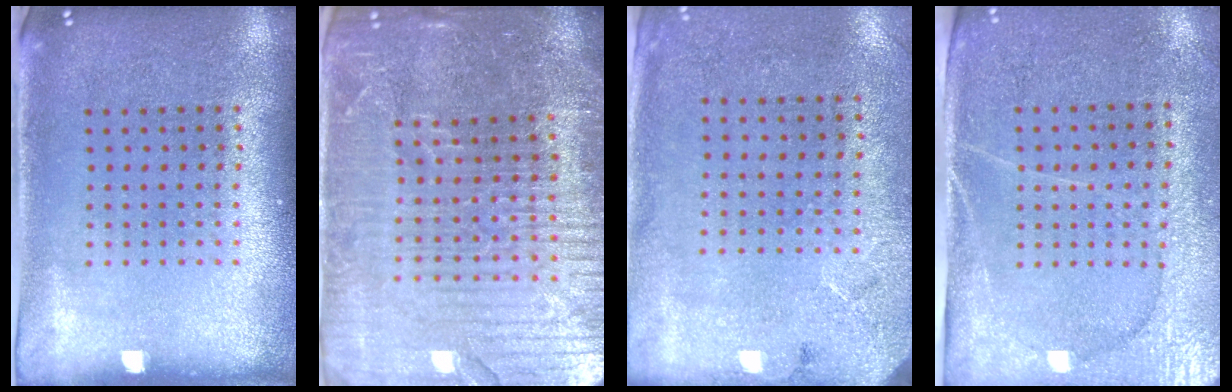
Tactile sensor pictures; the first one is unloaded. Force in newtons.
{"total": 5.6, "press": 5.1, "slide": 2.5}
{"total": 2.7, "press": 2.2, "slide": 1.6}
{"total": 3.1, "press": 2.8, "slide": 1.2}